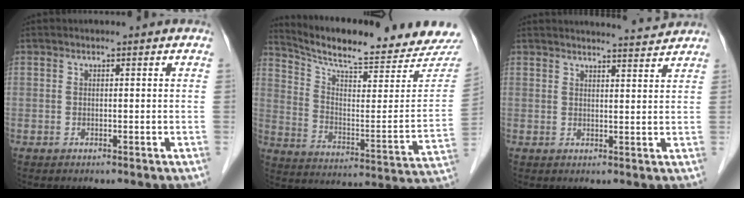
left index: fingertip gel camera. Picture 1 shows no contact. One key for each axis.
{"total": 22.4, "fx": 21.3, "fy": 1.5, "fz": 6.6, "tx": -0.115, "ty": -0.083, "tz": 0.289}
{"total": 5.9, "fx": 5.8, "fy": -0.4, "fz": 0.8, "tx": -0.019, "ty": 0.002, "tz": 0.069}